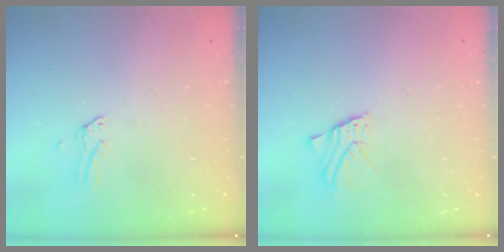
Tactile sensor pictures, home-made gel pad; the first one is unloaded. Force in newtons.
{"total": 2.2, "press": 2.2, "slide": 0.0}